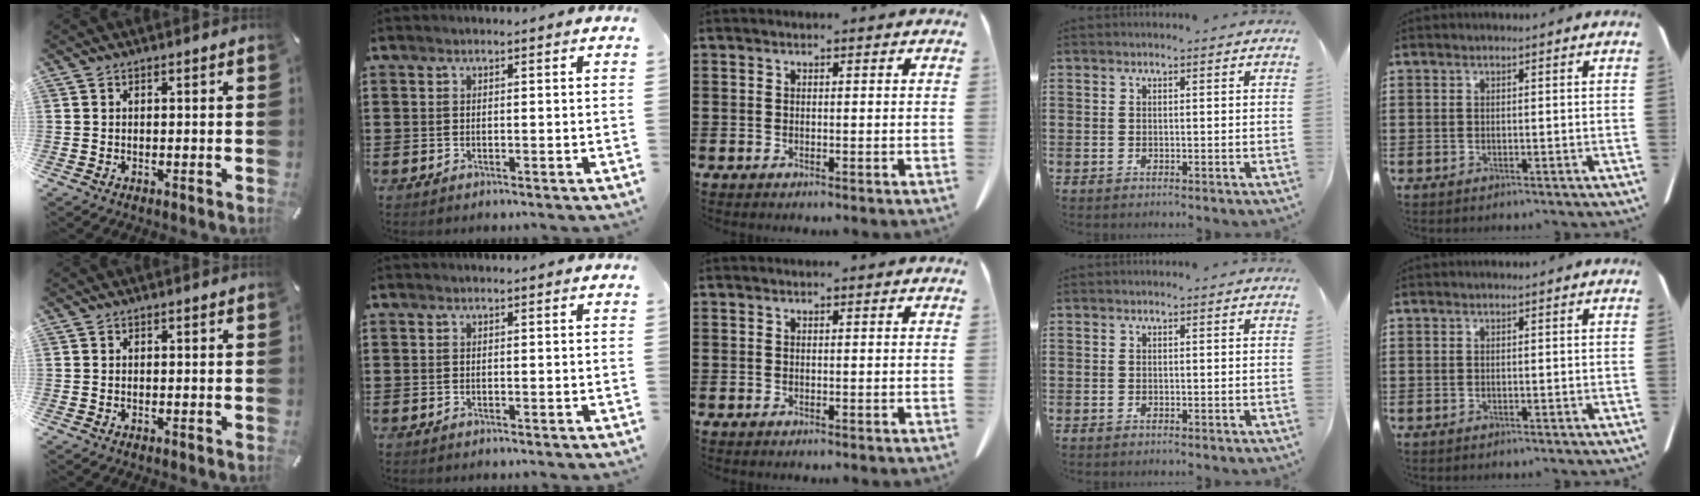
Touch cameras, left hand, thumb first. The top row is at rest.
{}